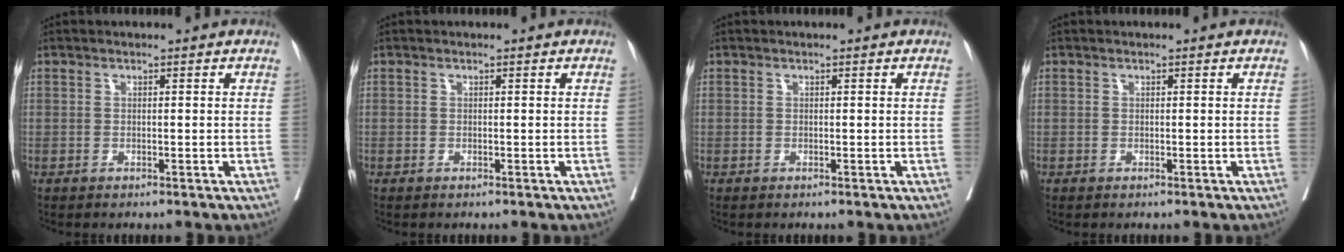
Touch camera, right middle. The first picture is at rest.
{"total": 0.0}
{"total": 0.0}
{"total": 0.0}